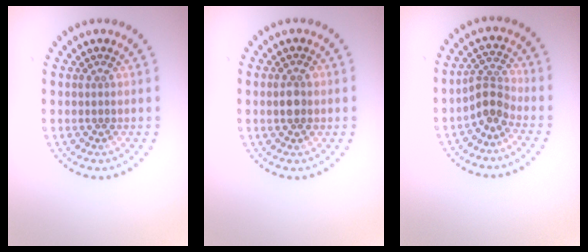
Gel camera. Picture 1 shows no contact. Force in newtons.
{"total": 2.0, "press": 2.0, "slide": 0.2}
{"total": 2.6, "press": 1.8, "slide": 1.8}